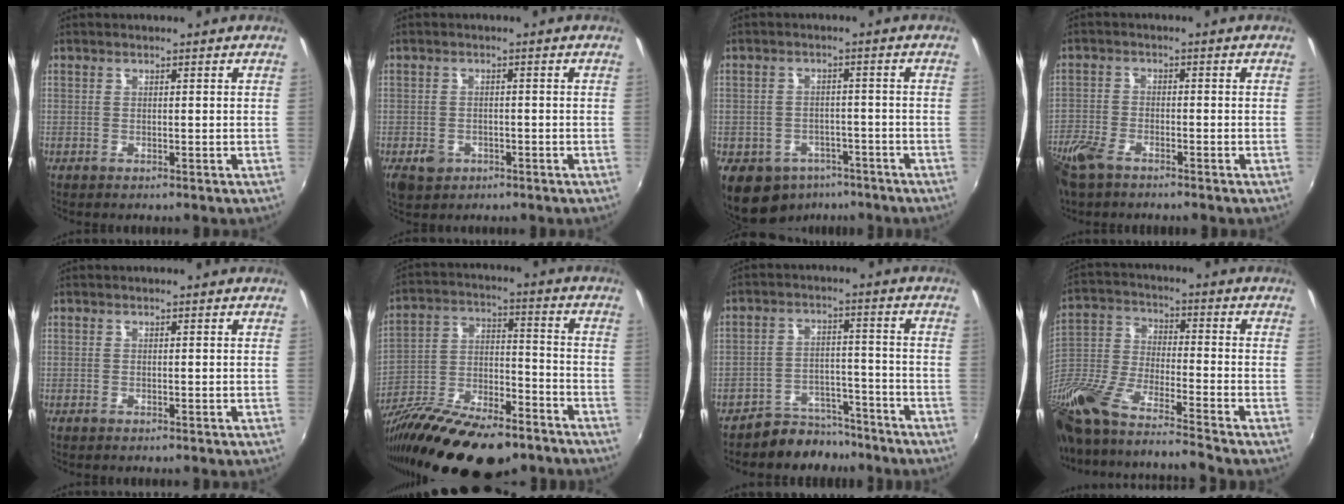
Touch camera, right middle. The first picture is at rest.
{"total": 4.0, "force": [-2.1, 3.0, 1.6], "torque": [-0.041, -0.001, -0.031]}
{"total": 11.0, "force": [-6.9, 7.8, 3.8], "torque": [-0.100, 0.003, -0.083]}
{"total": 8.8, "force": [-6.5, 3.7, 4.7], "torque": [-0.129, -0.024, -0.134]}
{"total": 0.0}
{"total": 21.7, "force": [-15.3, 7.7, 13.4], "torque": [-0.252, -0.024, -0.250]}
{"total": 7.9, "force": [-7.0, 3.5, 0.6], "torque": [-0.017, 0.025, -0.102]}
{"total": 22.5, "force": [-16.2, 3.9, 15.1], "torque": [-0.302, -0.056, -0.308]}